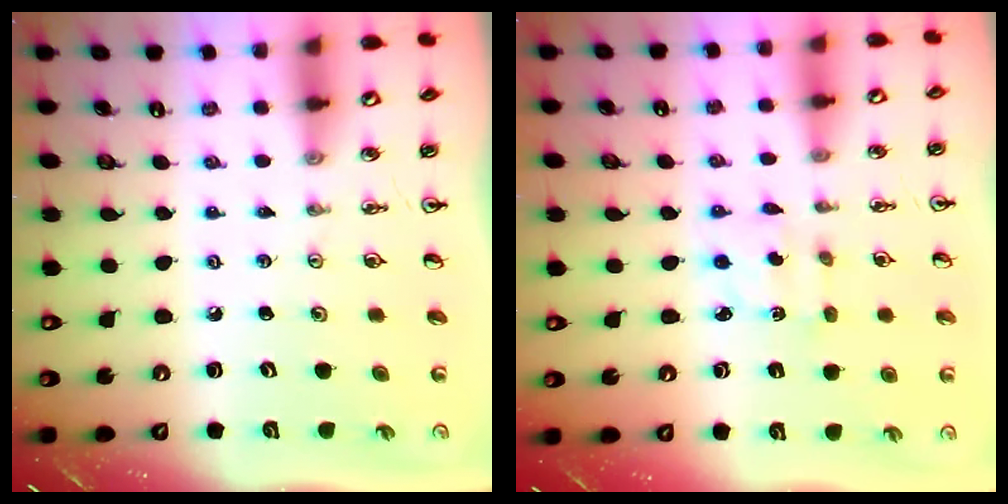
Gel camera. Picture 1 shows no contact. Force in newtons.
{"total": 2.2, "press": 2.2, "slide": 0.4}